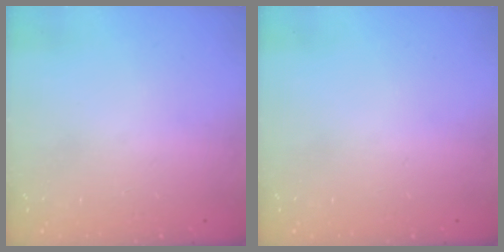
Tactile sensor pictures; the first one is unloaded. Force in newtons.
{"total": 0.0}